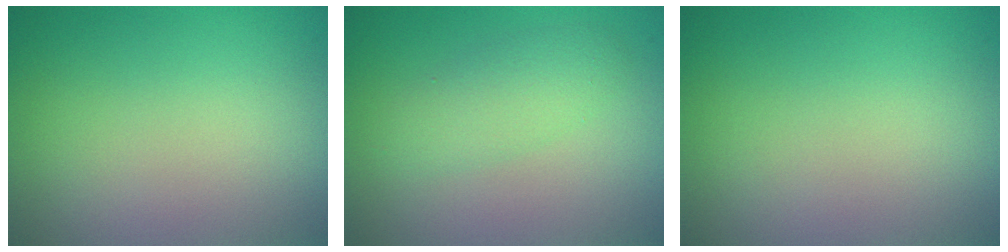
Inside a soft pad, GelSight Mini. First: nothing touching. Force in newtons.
{"total": 2.4, "press": 2.4, "slide": 0.1}
{"total": 0.0}